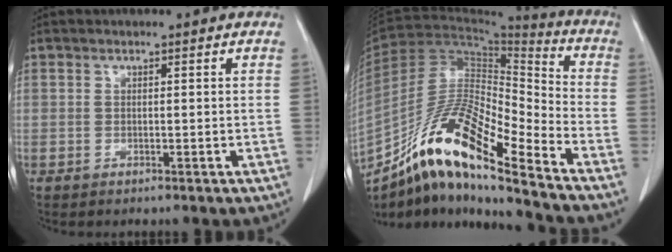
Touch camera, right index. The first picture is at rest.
{"total": 19.1, "force": [-13.8, 1.7, 13.1], "torque": [-0.255, -0.005, -0.251]}